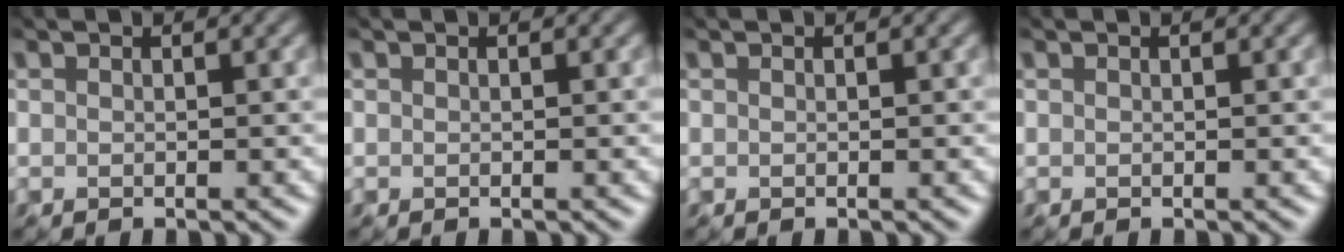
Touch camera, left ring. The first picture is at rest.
{"total": 0.0}
{"total": 0.0}
{"total": 0.0}